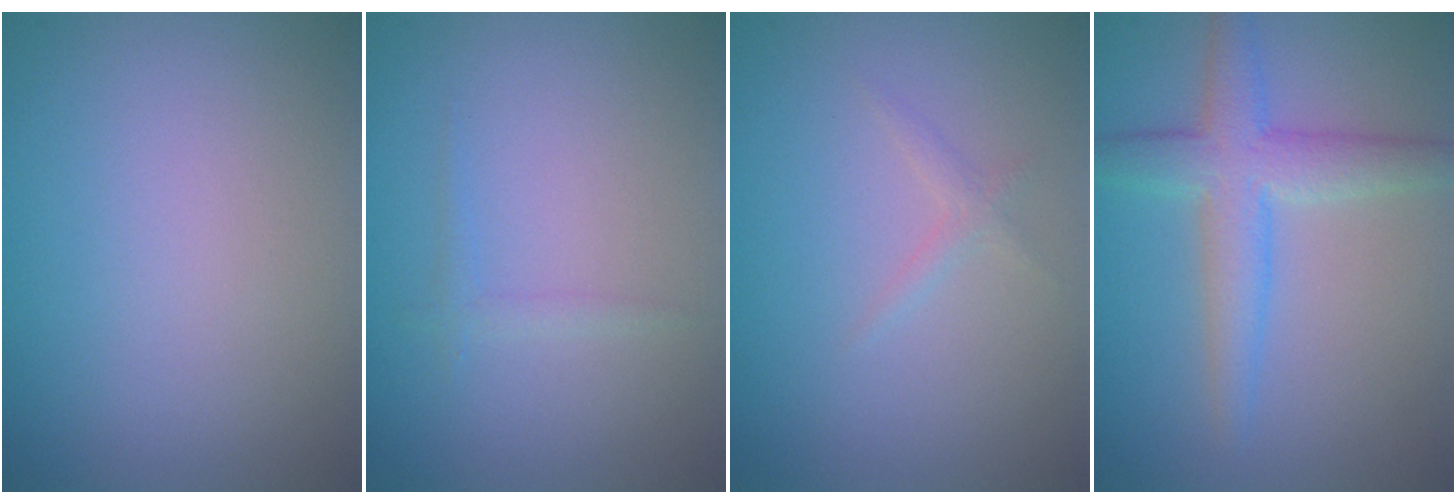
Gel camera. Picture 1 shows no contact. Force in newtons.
{"total": 0.8, "press": 0.8, "slide": 0.1}
{"total": 0.9, "press": 0.9, "slide": 0.0}
{"total": 4.3, "press": 4.3, "slide": 0.1}